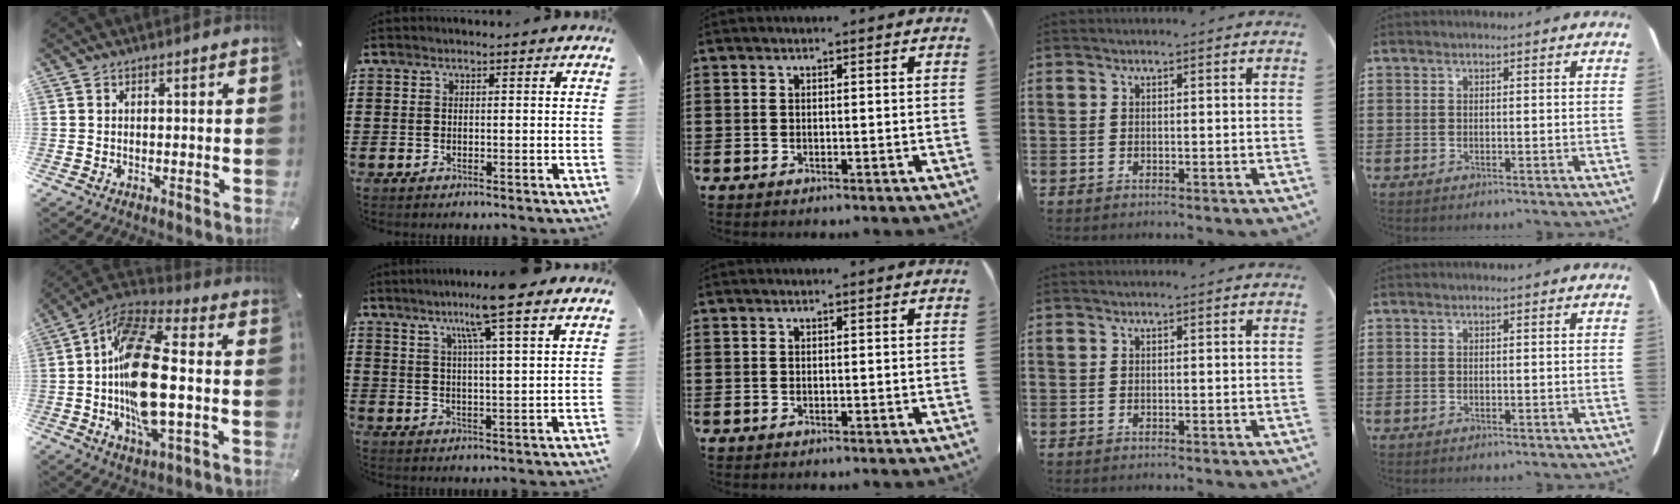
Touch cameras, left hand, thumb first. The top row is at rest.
{"thumb": {"total": 19.8, "force": [-1.4, 8.2, 17.9], "torque": [-0.355, -0.002, -0.024]}, "index": {"total": 8.9, "force": [6.0, -0.1, 6.5], "torque": [-0.126, -0.009, 0.099]}}